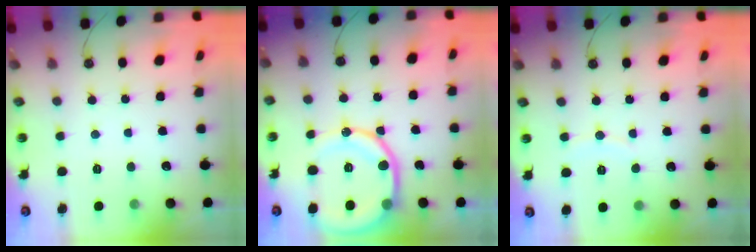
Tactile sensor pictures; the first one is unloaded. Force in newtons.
{"total": 15.5, "press": 15.4, "slide": 2.1}
{"total": 4.5, "press": 4.5, "slide": 0.5}